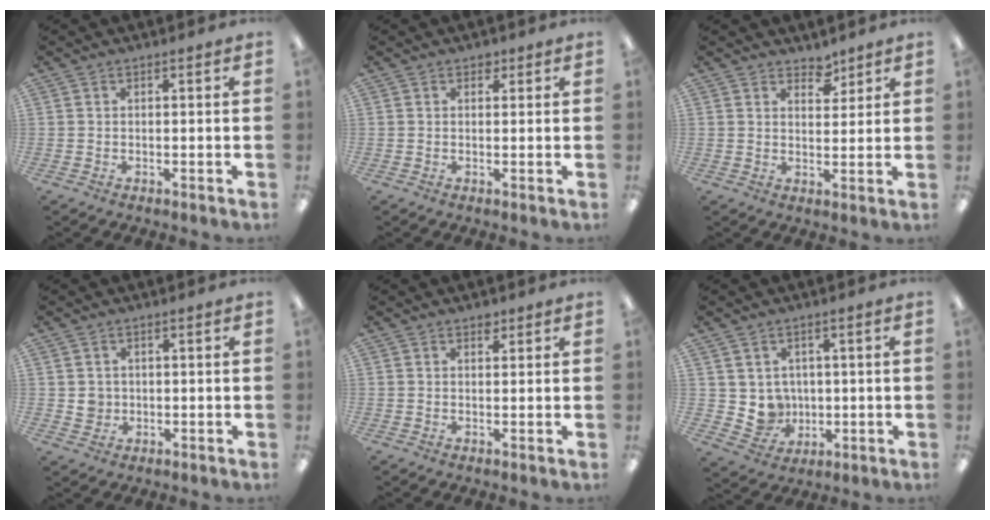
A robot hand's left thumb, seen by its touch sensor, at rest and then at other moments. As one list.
[{"total": 1.7, "force": [1.2, 1.0, 0.7], "torque": [-0.007, -0.001, 0.020]}, {"total": 4.2, "force": [3.6, 2.0, 0.8], "torque": [0.008, -0.027, 0.062]}, {"total": 2.7, "force": [0.5, 2.6, 0.5], "torque": [-0.005, 0.001, 0.007]}, {"total": 1.9, "force": [1.5, 0.9, 0.8], "torque": [0.000, -0.007, 0.025]}, {"total": 6.0, "force": [1.9, 5.6, 0.4], "torque": [-0.021, -0.017, 0.043]}]